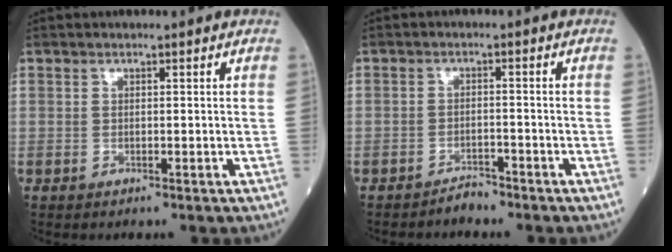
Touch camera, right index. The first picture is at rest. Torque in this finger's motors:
{"motor_torque": [0.22, -0.23, 0.11, 0.02]}